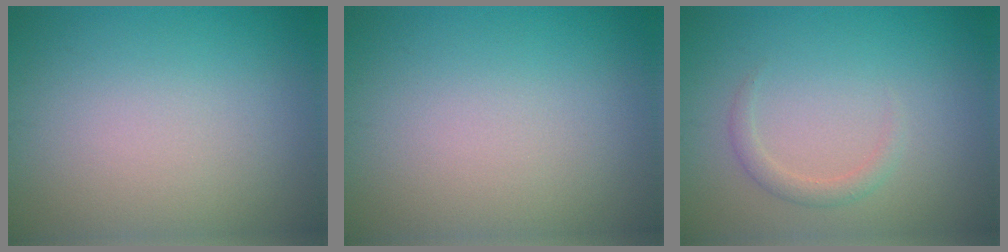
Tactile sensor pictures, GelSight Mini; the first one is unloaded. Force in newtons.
{"total": 0.0}
{"total": 1.4, "press": 1.4, "slide": 0.1}